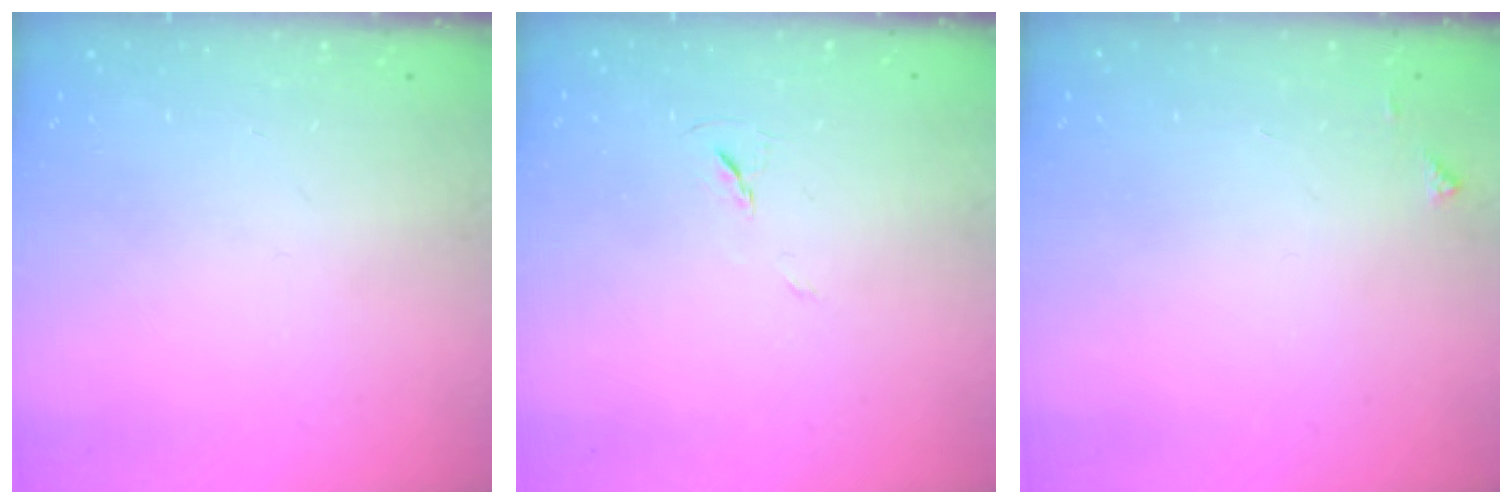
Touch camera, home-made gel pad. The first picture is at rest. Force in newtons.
{"total": 6.0, "press": 5.5, "slide": 2.3}
{"total": 3.6, "press": 3.6, "slide": 0.5}